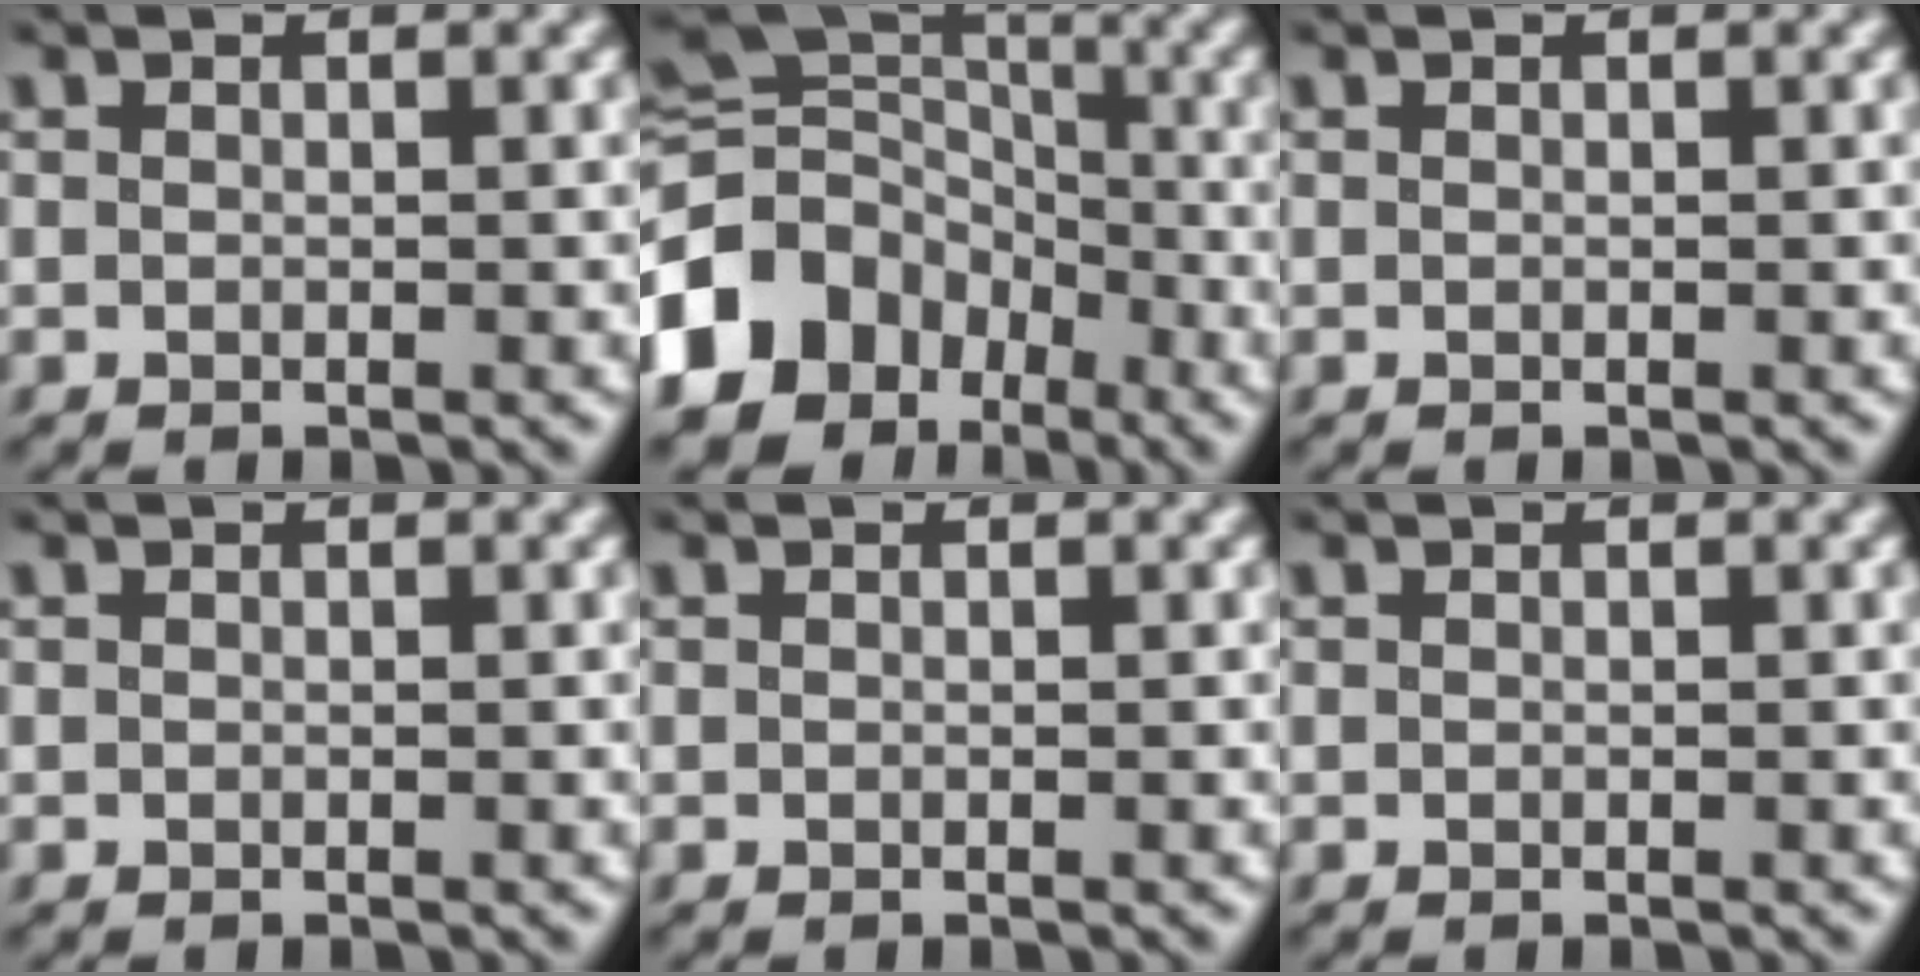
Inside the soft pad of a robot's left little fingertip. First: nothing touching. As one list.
[{"total": 13.0, "force": [-6.4, 9.8, 5.5], "torque": [-0.131, 0.014, -0.126]}, {"total": 0.0}, {"total": 0.0}, {"total": 0.0}, {"total": 0.0}]